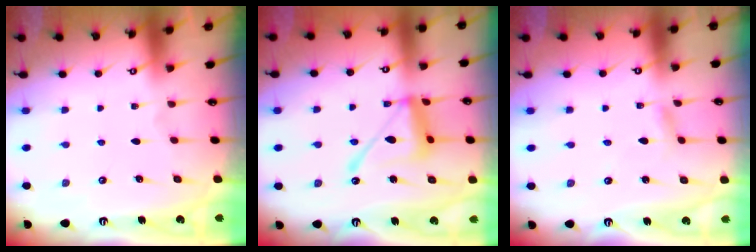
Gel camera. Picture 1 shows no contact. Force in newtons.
{"total": 14.3, "press": 14.2, "slide": 1.3}
{"total": 2.7, "press": 2.7, "slide": 0.4}